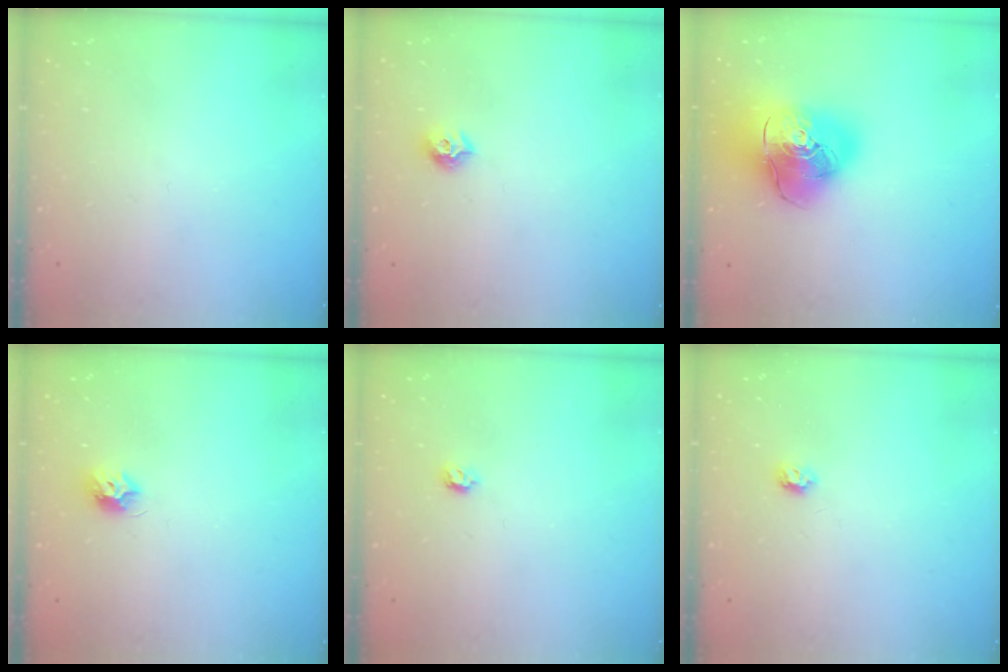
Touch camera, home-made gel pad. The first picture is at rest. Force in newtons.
{"total": 7.9, "press": 7.8, "slide": 0.7}
{"total": 22.5, "press": 22.3, "slide": 3.4}
{"total": 7.1, "press": 7.1, "slide": 0.5}
{"total": 3.8, "press": 3.7, "slide": 0.6}
{"total": 3.9, "press": 3.9, "slide": 0.6}